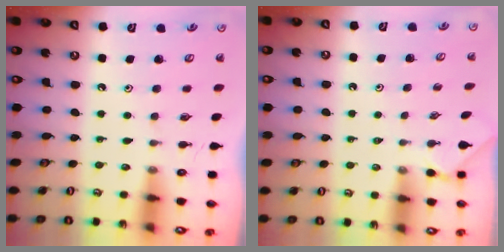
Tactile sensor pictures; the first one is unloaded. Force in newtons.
{"total": 0.9, "press": 0.9, "slide": 0.3}